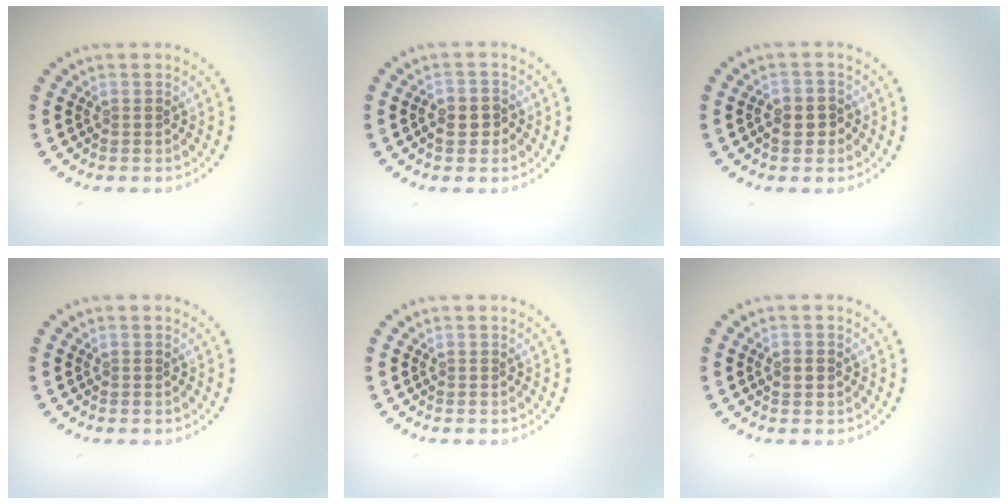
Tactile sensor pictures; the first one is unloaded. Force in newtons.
{"total": 1.8, "press": 1.7, "slide": 0.5}
{"total": 1.8, "press": 1.7, "slide": 0.5}
{"total": 0.0}
{"total": 0.0}
{"total": 1.7, "press": 1.7, "slide": 0.1}